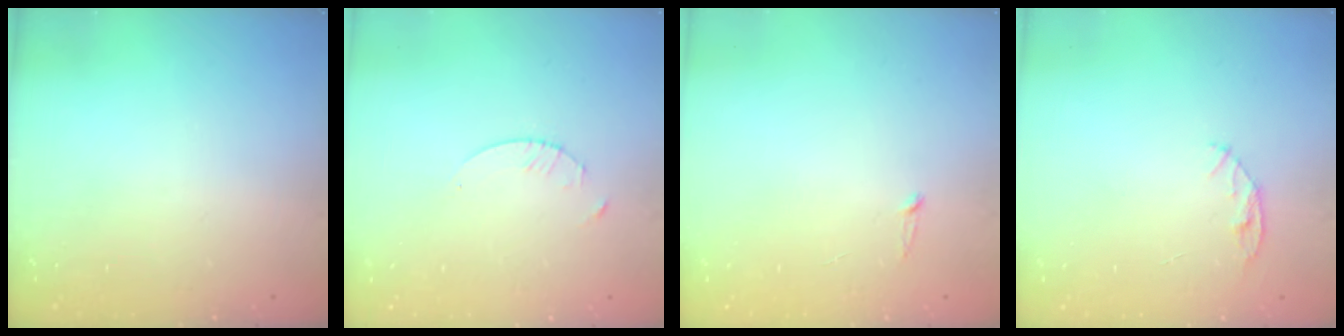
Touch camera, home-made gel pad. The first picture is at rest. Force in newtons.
{"total": 1.3, "press": 1.3, "slide": 0.2}
{"total": 2.5, "press": 2.5, "slide": 0.2}
{"total": 4.8, "press": 4.8, "slide": 0.5}